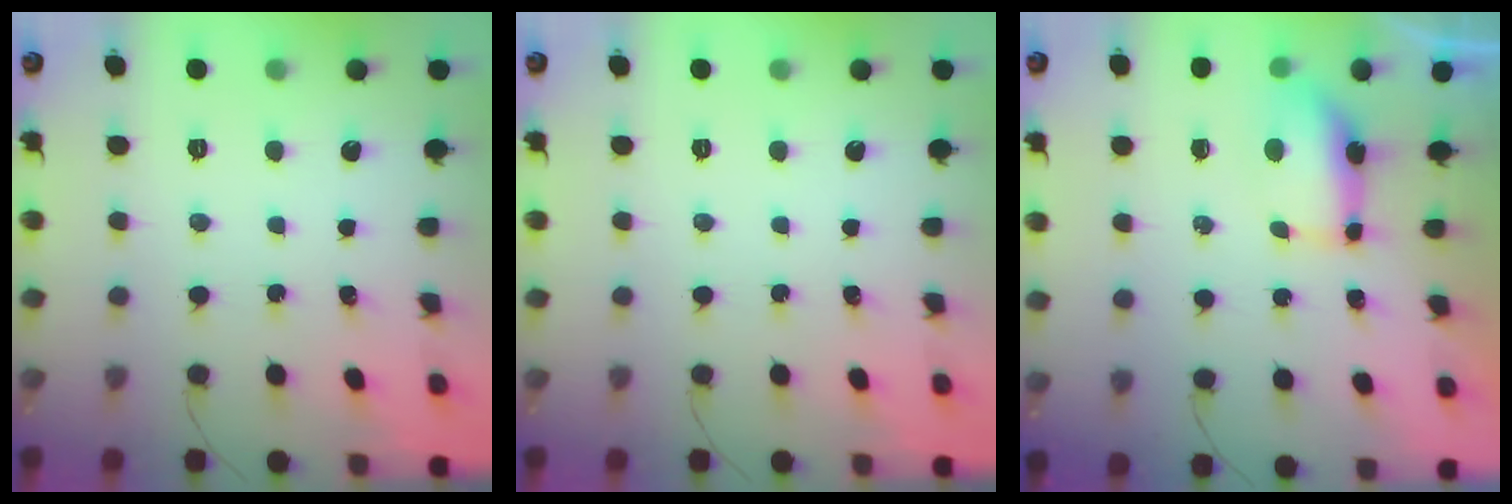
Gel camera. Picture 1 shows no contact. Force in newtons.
{"total": 0.0}
{"total": 6.7, "press": 6.7, "slide": 0.4}